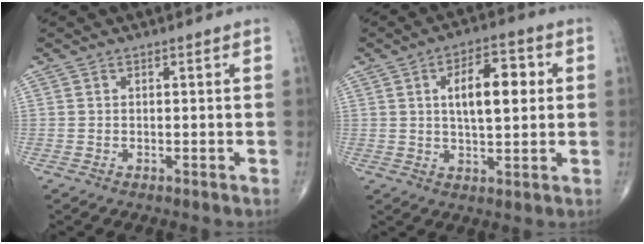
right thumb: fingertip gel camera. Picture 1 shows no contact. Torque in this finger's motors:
{"motor_torque": [-0.32, 0.24, 0.68, 0.09, 0.08]}